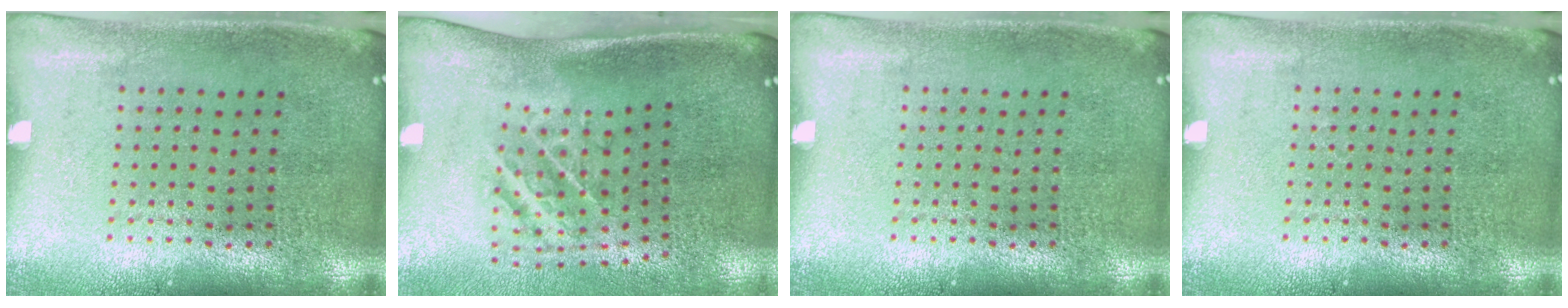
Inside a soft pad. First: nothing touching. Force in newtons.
{"total": 2.1, "press": 1.3, "slide": 1.6}
{"total": 0.0}
{"total": 0.0}